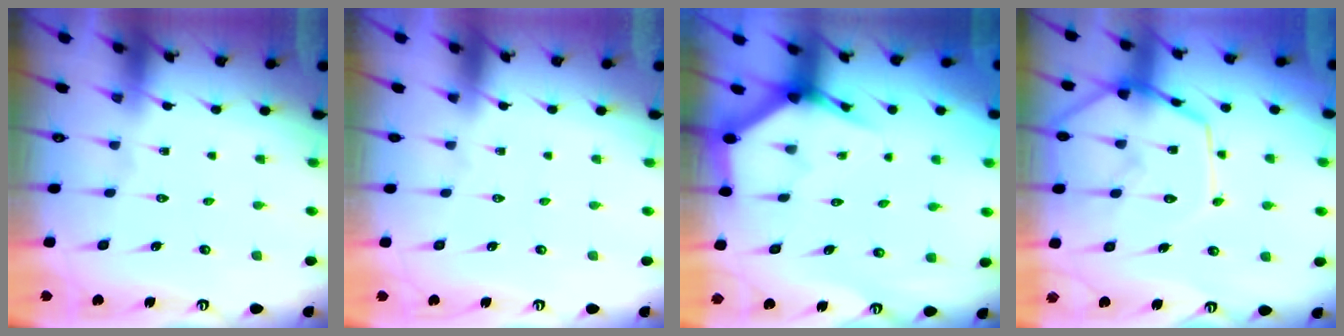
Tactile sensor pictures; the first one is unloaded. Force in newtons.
{"total": 0.0}
{"total": 3.9, "press": 3.9, "slide": 0.2}
{"total": 14.2, "press": 14.2, "slide": 1.3}